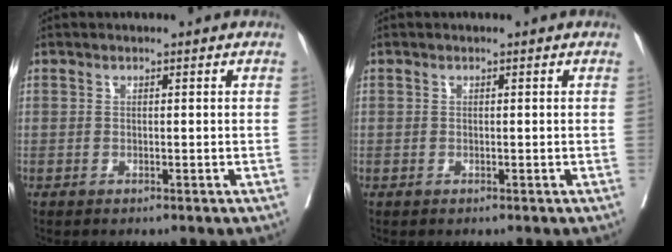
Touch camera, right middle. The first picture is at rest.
{"total": 0.0}